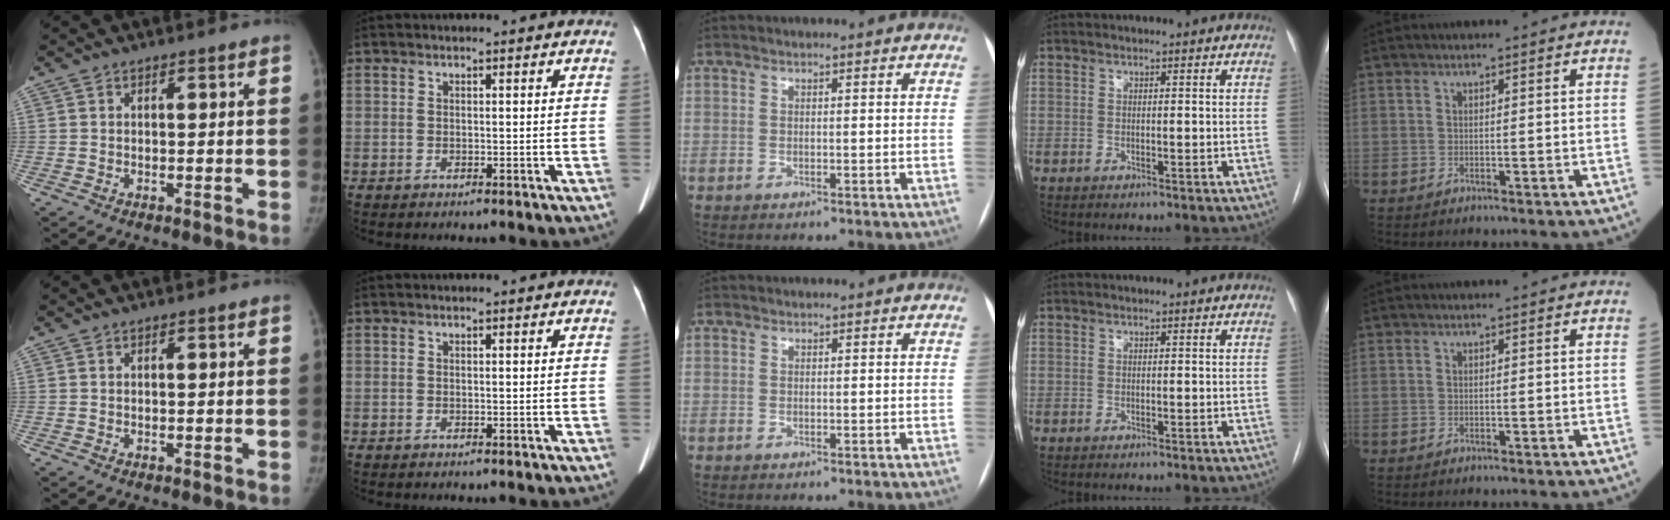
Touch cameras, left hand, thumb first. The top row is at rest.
{"middle": {"total": 2.6, "force": [-1.0, -1.9, -1.4], "torque": [0.041, -0.015, -0.019]}}